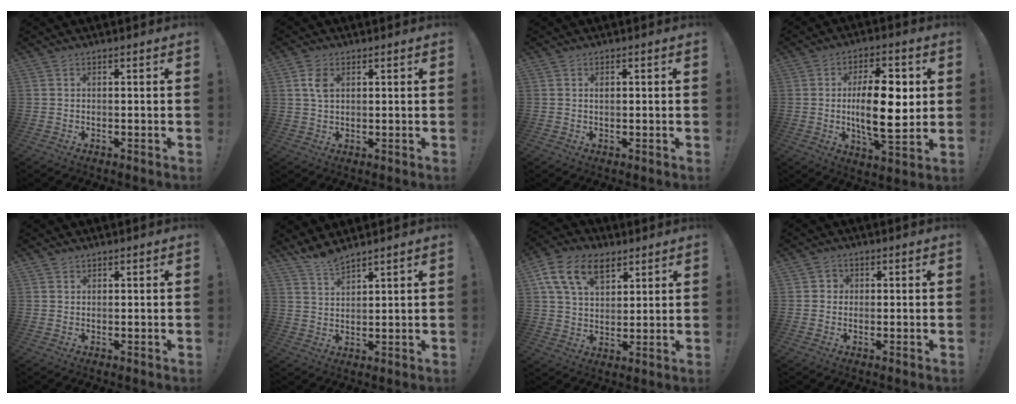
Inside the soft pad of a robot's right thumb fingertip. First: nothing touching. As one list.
[{"total": 4.7, "force": [1.7, 2.9, 3.3], "torque": [-0.046, -0.004, 0.029]}, {"total": 0.8, "force": [0.1, 0.6, 0.6], "torque": [-0.009, 0.002, 0.002]}, {"total": 17.1, "force": [0.8, 7.0, 15.5], "torque": [-0.254, -0.004, 0.003]}, {"total": 1.0, "force": [0.8, 0.6, 0.1], "torque": [0.003, -0.003, 0.016]}, {"total": 5.1, "force": [4.8, 0.6, 1.5], "torque": [-0.039, -0.030, 0.089]}, {"total": 14.4, "force": [7.6, 9.1, 8.3], "torque": [-0.141, -0.019, 0.143]}, {"total": 2.2, "force": [-0.1, 2.1, 0.6], "torque": [-0.006, 0.003, -0.004]}]